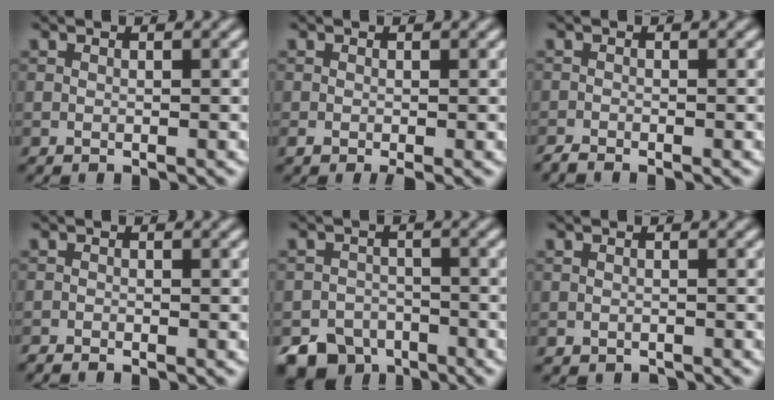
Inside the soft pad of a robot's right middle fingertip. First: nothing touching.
{"total": 1.3, "force": [-0.5, 0.7, 1.0], "torque": [-0.021, -0.005, -0.011]}
{"total": 1.1, "force": [-1.0, 0.0, 0.2], "torque": [-0.004, -0.002, -0.023]}
{"total": 1.1, "force": [-1.1, 0.1, 0.1], "torque": [-0.002, -0.003, -0.024]}
{"total": 7.2, "force": [-5.5, 4.4, 1.2], "torque": [-0.004, -0.011, -0.085]}
{"total": 0.8, "force": [-0.6, 0.5, -0.1], "torque": [0.007, -0.005, -0.013]}